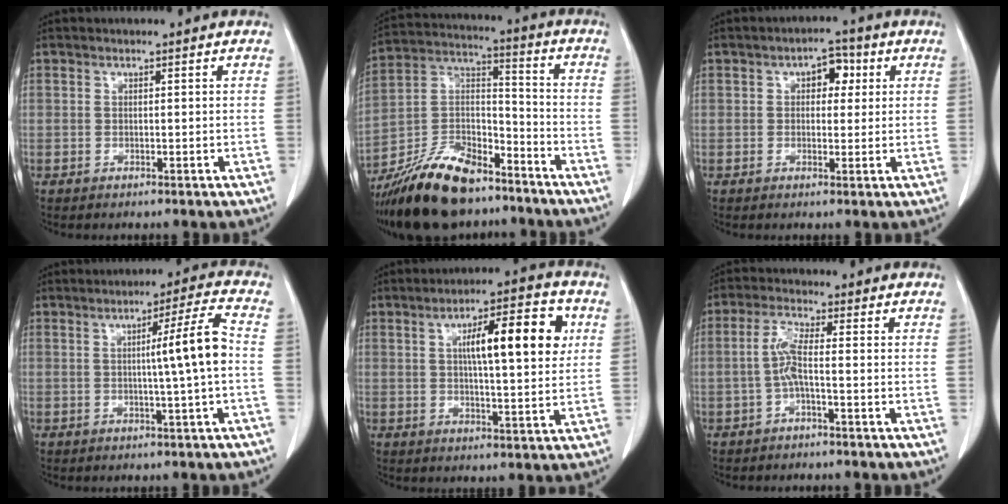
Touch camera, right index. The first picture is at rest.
{"total": 19.0, "force": [-14.7, 7.1, 9.8], "torque": [-0.206, 0.008, -0.268]}
{"total": 4.3, "force": [1.4, 2.6, 3.2], "torque": [-0.039, 0.017, 0.018]}
{"total": 7.1, "force": [0.1, -1.4, 7.0], "torque": [-0.104, 0.003, 0.001]}
{"total": 12.4, "force": [3.5, 2.6, 11.6], "torque": [-0.170, 0.019, 0.050]}
{"total": 3.8, "force": [-0.8, 0.3, 3.7], "torque": [-0.078, 0.007, -0.018]}